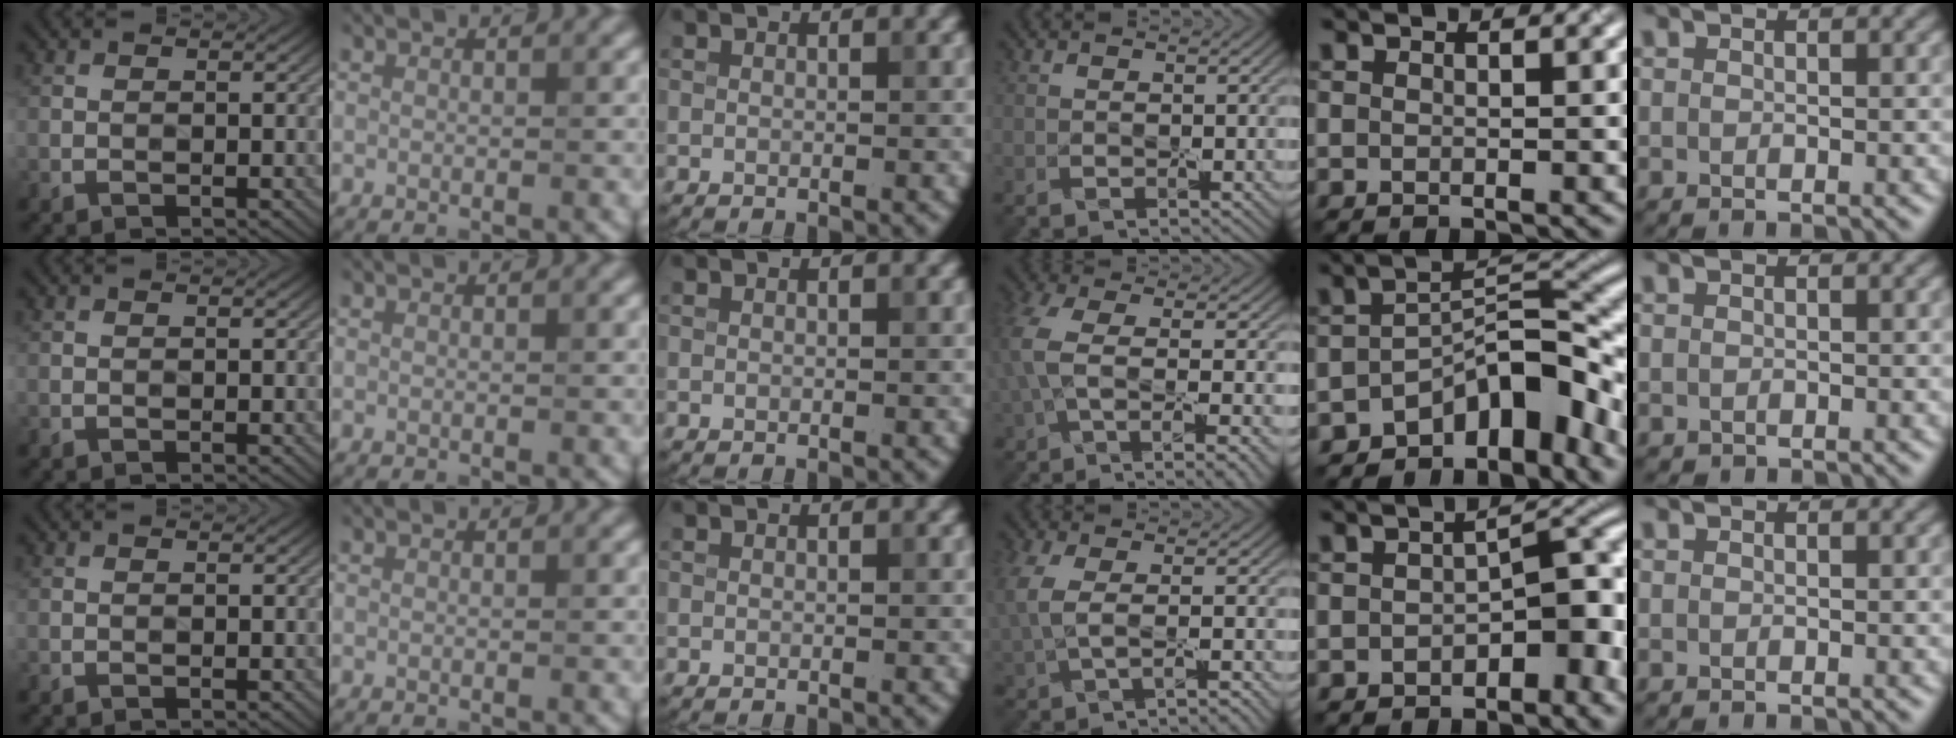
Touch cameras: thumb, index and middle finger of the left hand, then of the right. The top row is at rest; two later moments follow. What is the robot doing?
{"motion": "peel", "object": "window cling"}